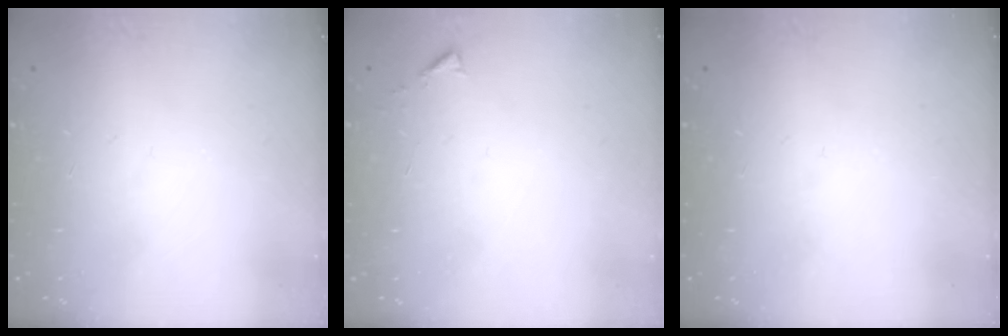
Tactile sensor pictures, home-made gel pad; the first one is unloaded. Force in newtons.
{"total": 2.9, "press": 2.9, "slide": 0.4}
{"total": 0.0}